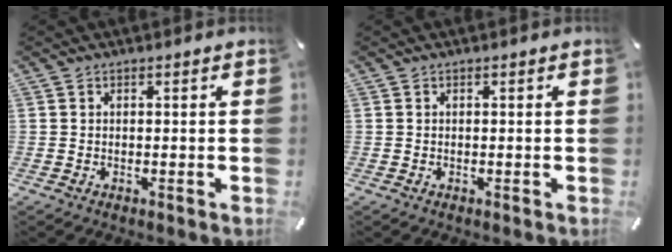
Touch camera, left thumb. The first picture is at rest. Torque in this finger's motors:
{"motor_torque": [-0.02, 0.07, -0.08, -0.09, 0.00]}